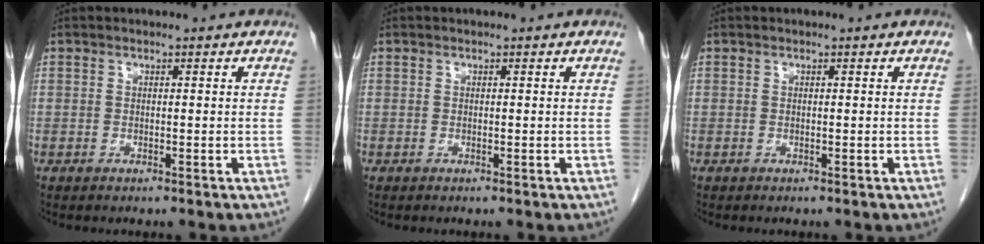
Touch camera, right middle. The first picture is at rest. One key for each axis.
{"total": 0.0}
{"total": 0.0}